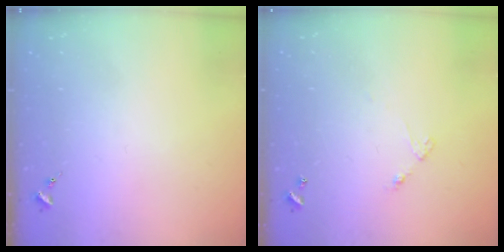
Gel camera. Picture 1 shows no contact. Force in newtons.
{"total": 4.9, "press": 4.8, "slide": 0.3}